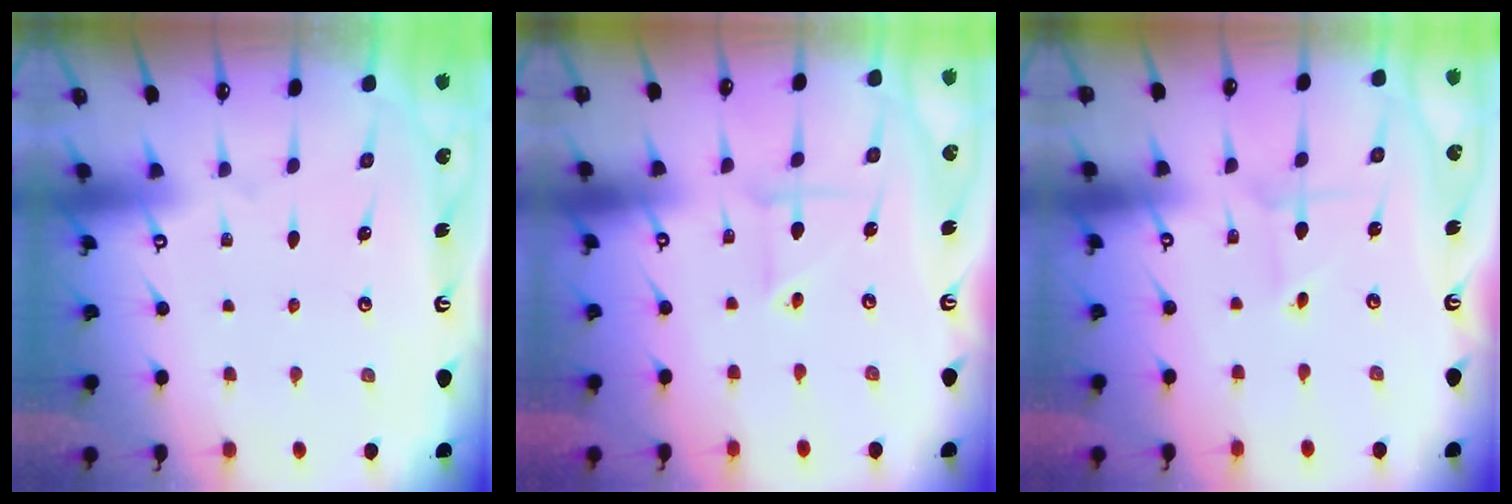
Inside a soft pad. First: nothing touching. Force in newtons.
{"total": 2.8, "press": 2.8, "slide": 0.2}
{"total": 0.9, "press": 0.9, "slide": 0.0}